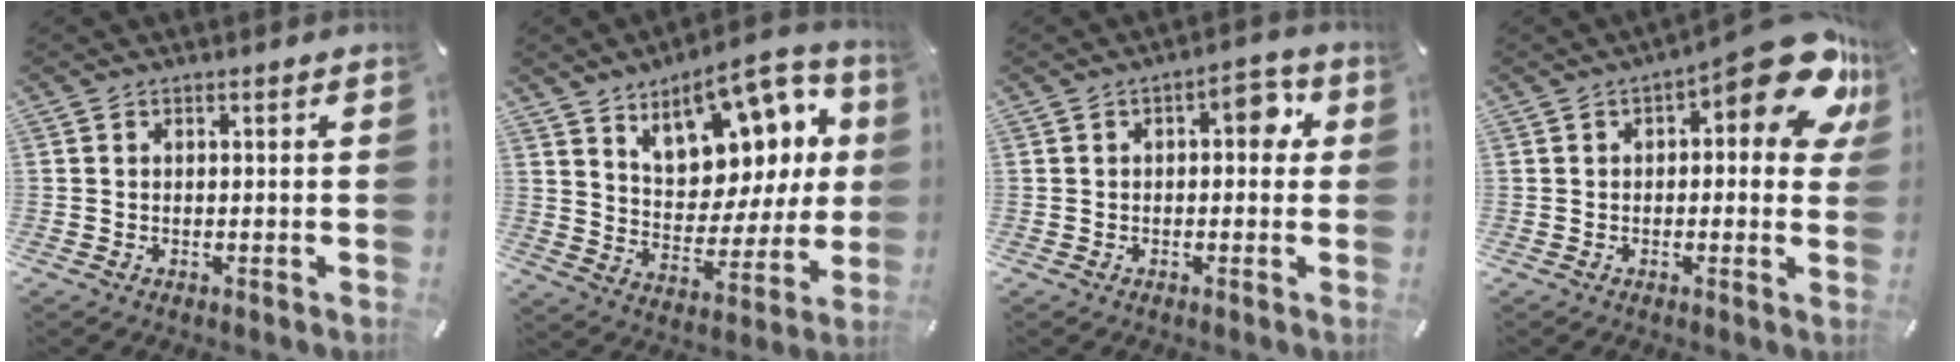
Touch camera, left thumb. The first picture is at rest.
{"total": 16.3, "force": [9.7, 9.6, 8.9], "torque": [-0.115, -0.071, 0.167]}
{"total": 6.3, "force": [1.3, 3.3, 5.2], "torque": [-0.064, 0.002, 0.011]}
{"total": 15.2, "force": [7.4, 5.8, 12.0], "torque": [-0.146, -0.054, 0.118]}